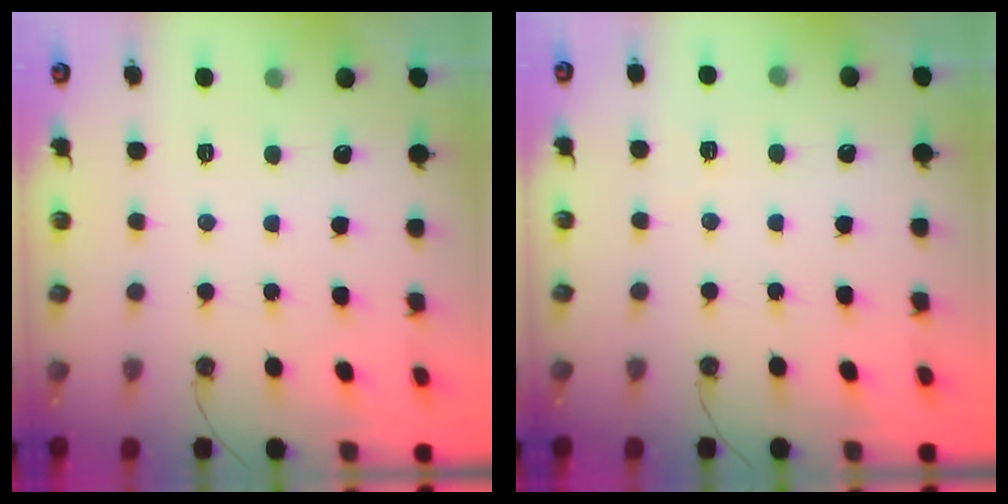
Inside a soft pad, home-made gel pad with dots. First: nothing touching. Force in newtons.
{"total": 2.6, "press": 1.9, "slide": 1.8}